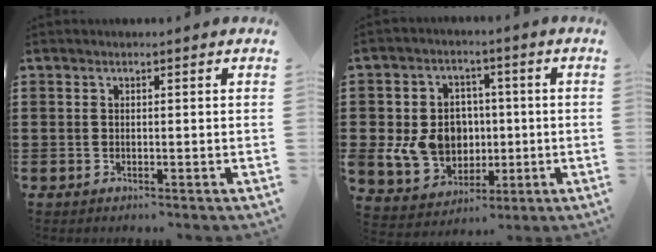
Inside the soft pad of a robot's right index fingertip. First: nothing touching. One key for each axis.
{"total": 9.6, "fx": -0.4, "fy": 8.5, "fz": 4.6, "tx": -0.120, "ty": 0.018, "tz": -0.002}